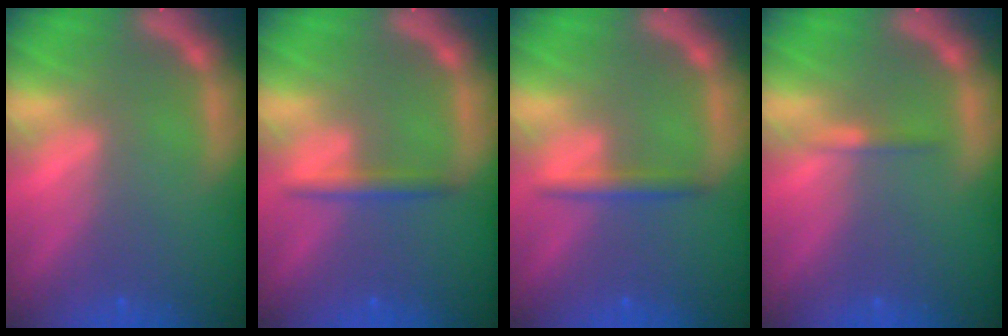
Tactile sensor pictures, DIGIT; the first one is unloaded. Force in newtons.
{"total": 1.9}
{"total": 1.9}
{"total": 0.9}